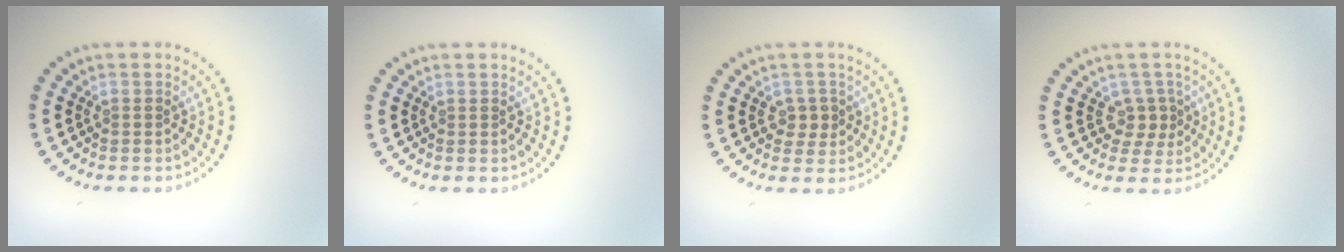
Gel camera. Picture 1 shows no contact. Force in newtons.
{"total": 0.0}
{"total": 1.8, "press": 1.7, "slide": 0.5}
{"total": 1.7, "press": 1.4, "slide": 1.1}